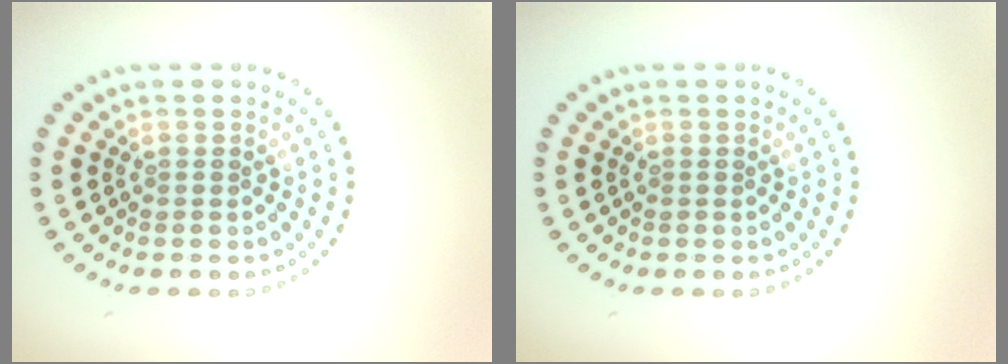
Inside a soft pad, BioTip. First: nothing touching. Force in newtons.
{"total": 0.0}